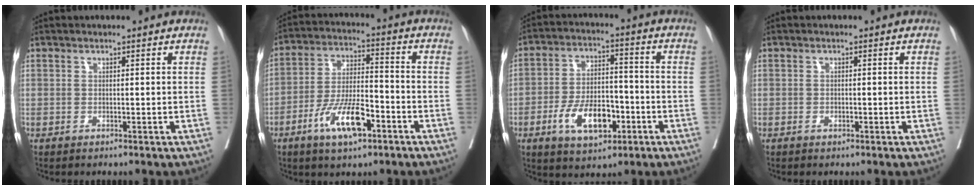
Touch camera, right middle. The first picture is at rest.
{"total": 10.6, "force": [-5.4, 3.1, 8.5], "torque": [-0.166, 0.000, -0.098]}
{"total": 10.2, "force": [-4.3, 4.9, 7.9], "torque": [-0.146, 0.007, -0.069]}
{"total": 0.6, "force": [-0.3, 0.3, 0.4], "torque": [-0.008, 0.001, -0.004]}